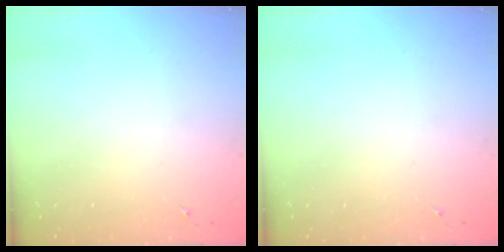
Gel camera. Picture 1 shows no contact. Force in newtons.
{"total": 0.0}